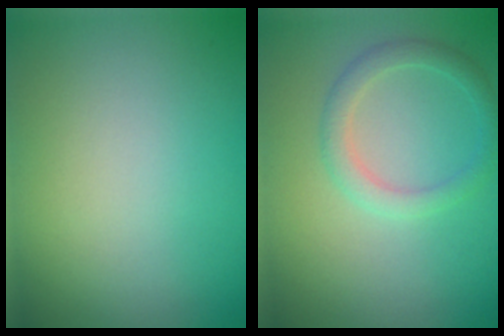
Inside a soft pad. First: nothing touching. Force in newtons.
{"total": 2.2, "press": 2.2, "slide": 0.1}